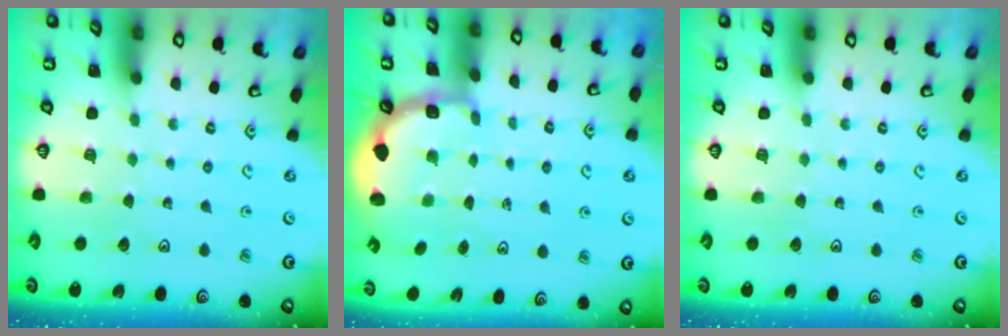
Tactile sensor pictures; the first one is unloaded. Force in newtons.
{"total": 2.8, "press": 2.3, "slide": 1.7}
{"total": 0.0}